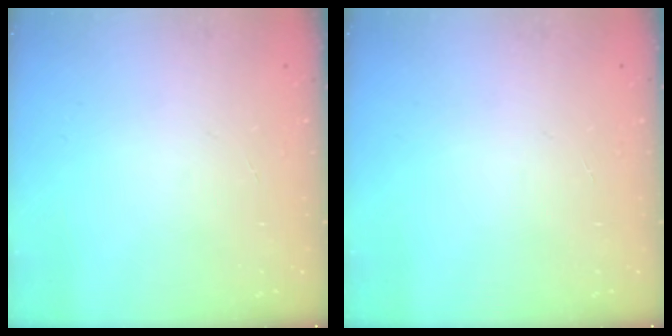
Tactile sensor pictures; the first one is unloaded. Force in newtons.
{"total": 0.0}